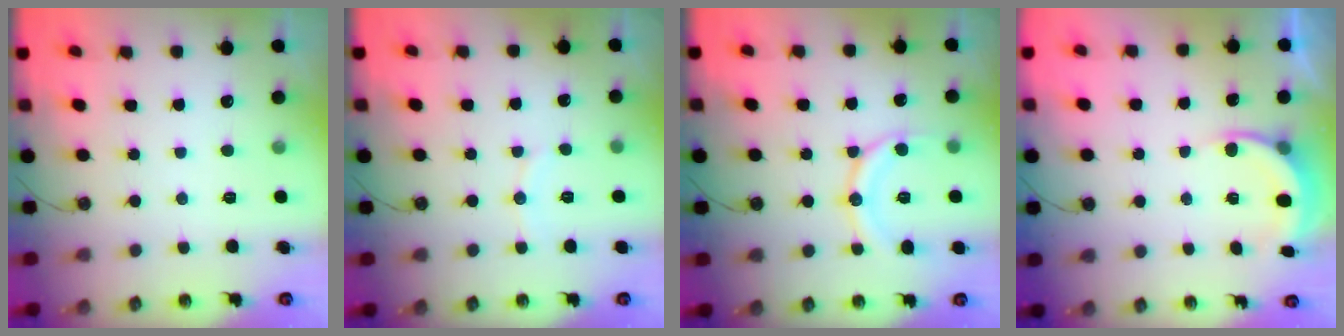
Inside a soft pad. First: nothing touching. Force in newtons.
{"total": 4.3, "press": 4.3, "slide": 0.4}
{"total": 13.1, "press": 13.1, "slide": 0.9}
{"total": 5.5, "press": 5.3, "slide": 1.2}